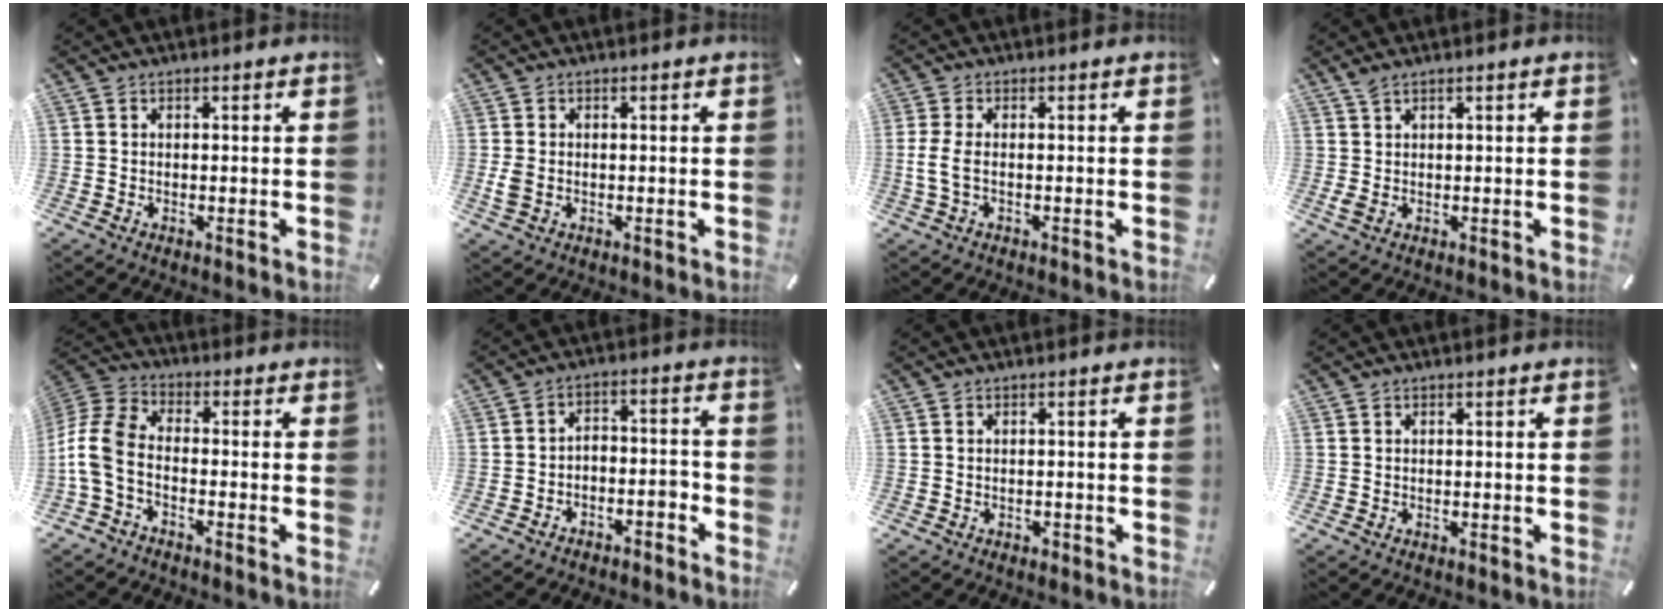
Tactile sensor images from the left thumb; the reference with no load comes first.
{"total": 2.6, "force": [-0.4, 1.8, 1.9], "torque": [-0.032, -0.002, -0.009]}
{"total": 4.4, "force": [-0.5, 1.7, 4.0], "torque": [-0.089, -0.003, -0.013]}
{"total": 2.2, "force": [0.9, 0.9, 1.8], "torque": [-0.036, 0.000, 0.017]}
{"total": 8.3, "force": [-3.6, 4.8, 5.8], "torque": [-0.145, -0.002, -0.072]}
{"total": 4.9, "force": [-3.4, 2.7, 2.2], "torque": [-0.032, 0.022, -0.064]}
{"total": 0.9, "force": [-0.5, 0.7, 0.1], "torque": [-0.003, 0.003, -0.013]}
{"total": 0.0}